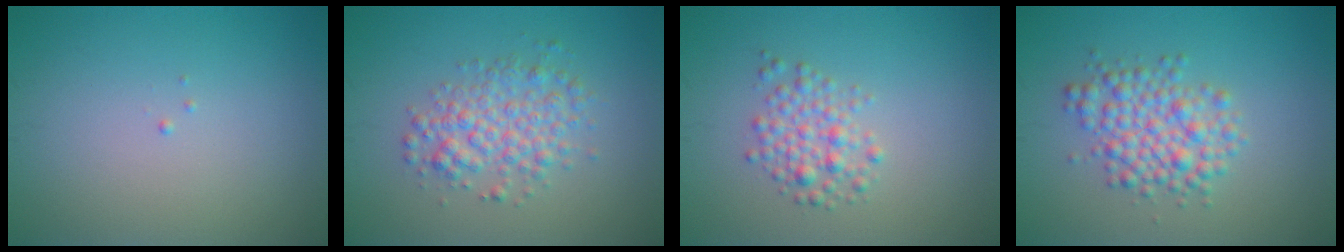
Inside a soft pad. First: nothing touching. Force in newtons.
{"total": 3.6, "press": 3.6, "slide": 0.1}
{"total": 2.6, "press": 2.6, "slide": 0.1}
{"total": 4.2, "press": 4.2, "slide": 0.1}